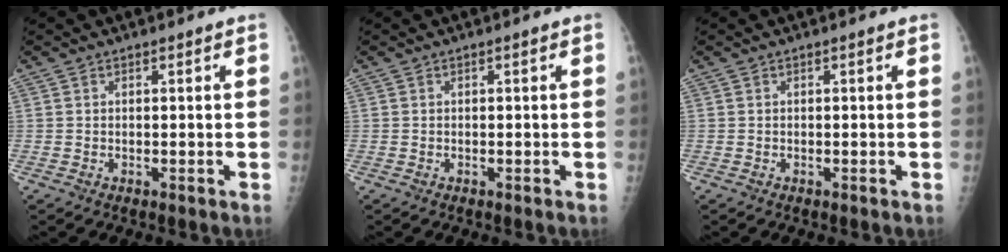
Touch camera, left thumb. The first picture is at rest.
{"total": 0.0}
{"total": 0.0}